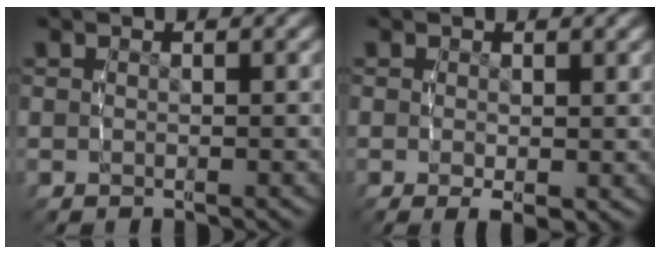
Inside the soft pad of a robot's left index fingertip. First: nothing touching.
{"total": 1.9, "force": [-0.6, 0.6, 1.7], "torque": [-0.022, -0.017, 0.000]}